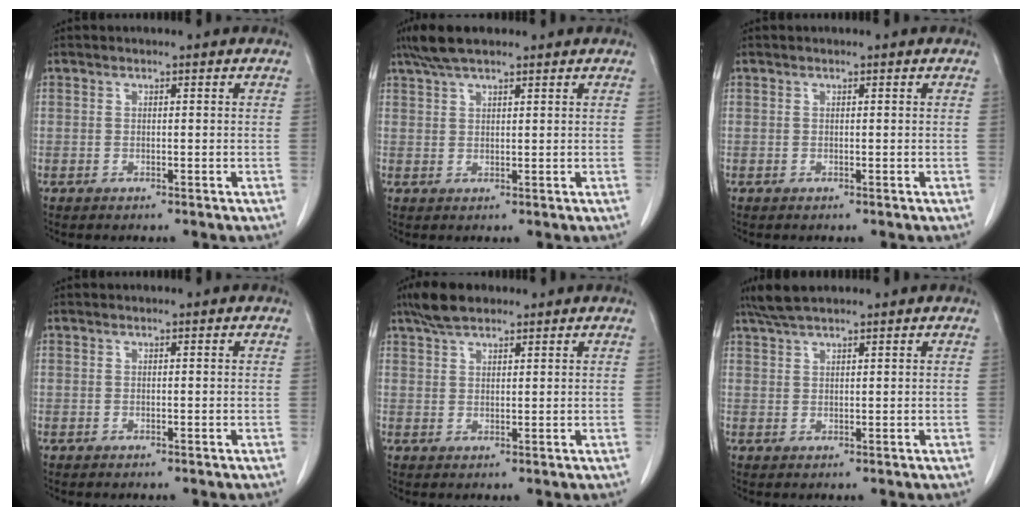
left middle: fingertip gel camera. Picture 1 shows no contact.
{"total": 5.6, "force": [4.4, 1.2, 3.3], "torque": [-0.069, 0.022, 0.082]}
{"total": 0.0}
{"total": 0.0}
{"total": 4.9, "force": [3.8, 1.7, 2.5], "torque": [-0.057, 0.013, 0.073]}
{"total": 4.2, "force": [3.6, 0.4, 2.1], "torque": [-0.047, 0.018, 0.070]}